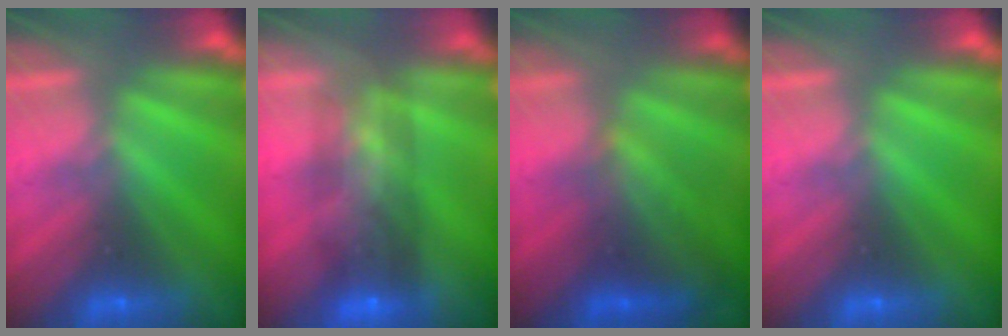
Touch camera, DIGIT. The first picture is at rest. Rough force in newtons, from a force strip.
{"total": 7.1}
{"total": 2.3}
{"total": 0.0}